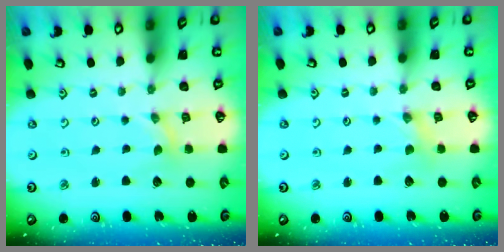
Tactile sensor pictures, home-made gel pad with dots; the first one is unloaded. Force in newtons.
{"total": 0.0}